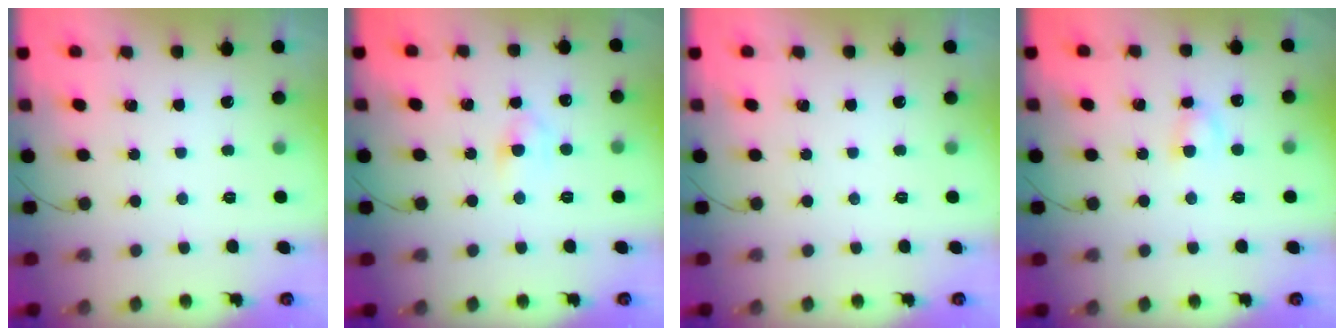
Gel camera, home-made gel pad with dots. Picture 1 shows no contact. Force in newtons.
{"total": 3.6, "press": 3.3, "slide": 1.3}
{"total": 0.0}
{"total": 3.5, "press": 3.2, "slide": 1.4}